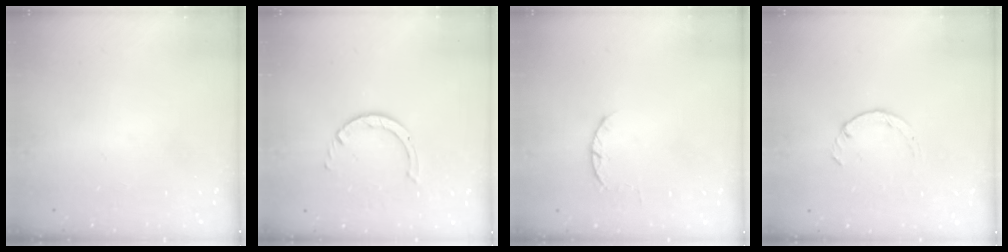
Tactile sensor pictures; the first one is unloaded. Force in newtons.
{"total": 1.4, "press": 1.4, "slide": 0.2}
{"total": 2.3, "press": 2.3, "slide": 0.4}
{"total": 2.2, "press": 2.1, "slide": 0.4}